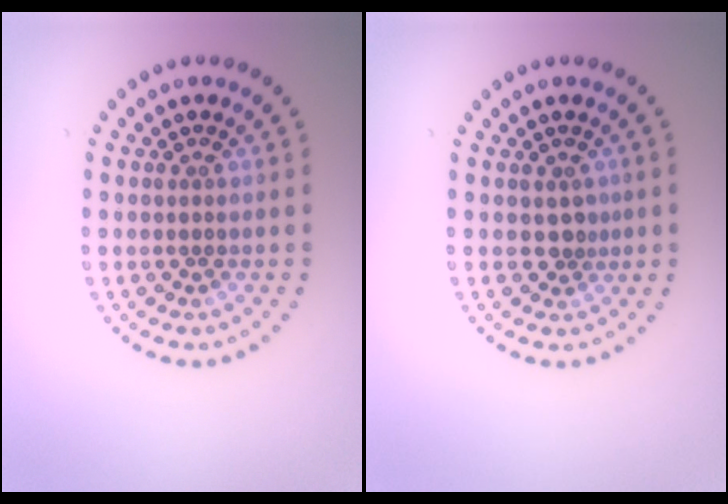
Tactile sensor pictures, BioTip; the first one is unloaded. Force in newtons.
{"total": 1.4, "press": 1.1, "slide": 0.8}